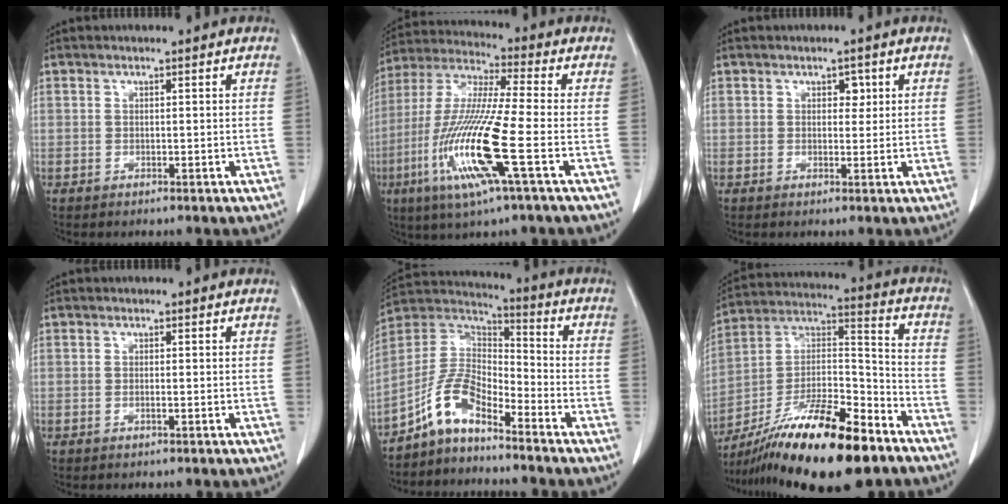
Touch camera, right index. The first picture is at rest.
{"total": 16.4, "force": [-5.4, 0.1, 15.5], "torque": [-0.325, -0.021, -0.109]}
{"total": 1.8, "force": [0.7, 1.2, 1.1], "torque": [-0.008, 0.002, 0.007]}
{"total": 0.5, "force": [-0.2, 0.0, 0.4], "torque": [-0.008, 0.000, -0.004]}
{"total": 8.7, "force": [-6.4, 3.1, 5.1], "torque": [-0.116, 0.028, -0.129]}
{"total": 22.3, "force": [-15.3, 4.7, 15.5], "torque": [-0.261, 0.004, -0.263]}